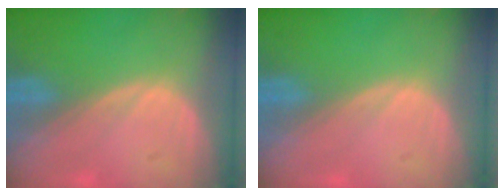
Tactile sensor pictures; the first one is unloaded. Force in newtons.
{"total": 0.0}